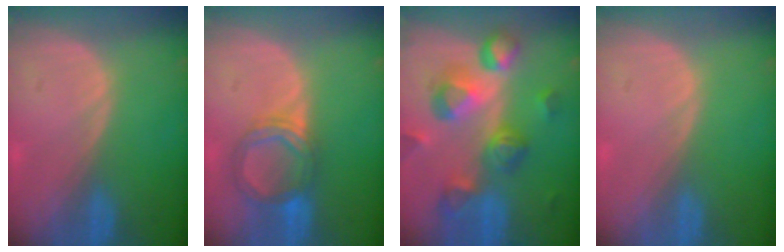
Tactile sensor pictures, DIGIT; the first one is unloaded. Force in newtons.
{"total": 5.5, "press": 5.5, "slide": 0.5}
{"total": 10.7, "press": 9.6, "slide": 4.7}
{"total": 0.0}